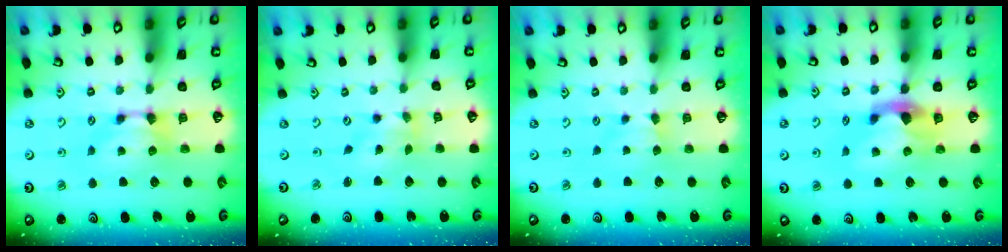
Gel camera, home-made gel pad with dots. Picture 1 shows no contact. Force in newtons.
{"total": 1.3, "press": 0.7, "slide": 1.0}
{"total": 1.6, "press": 1.5, "slide": 0.4}
{"total": 2.7, "press": 2.4, "slide": 1.3}